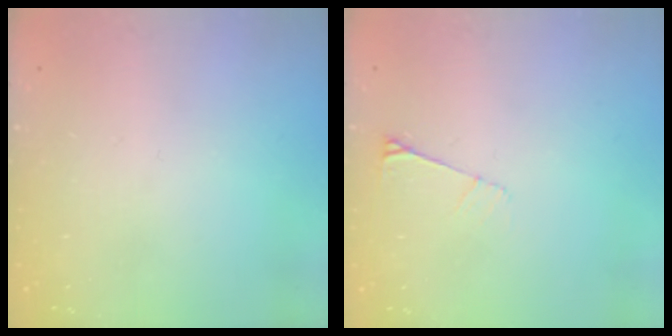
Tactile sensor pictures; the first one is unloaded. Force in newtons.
{"total": 4.5, "press": 4.4, "slide": 0.6}